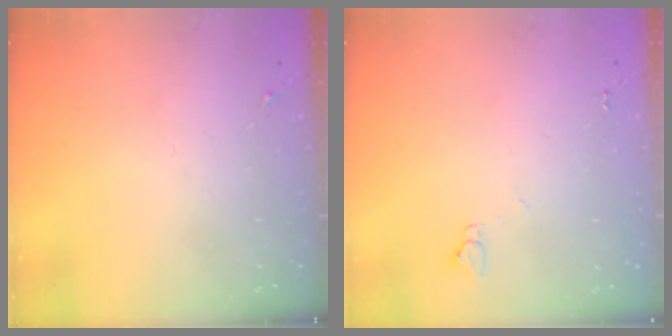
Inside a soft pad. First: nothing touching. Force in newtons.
{"total": 3.1, "press": 3.0, "slide": 0.3}